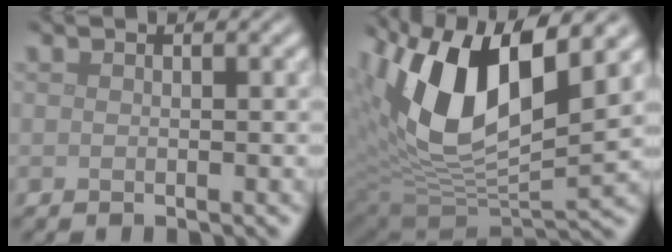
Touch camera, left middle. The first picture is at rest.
{"total": 13.1, "force": [4.5, 6.1, 10.7], "torque": [-0.204, -0.005, 0.085]}